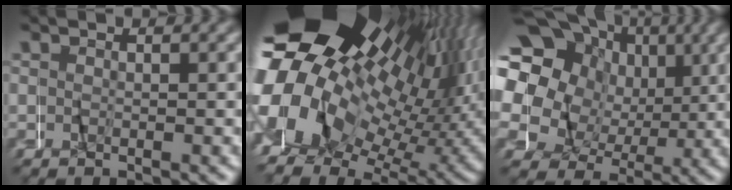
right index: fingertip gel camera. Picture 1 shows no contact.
{"total": 30.8, "force": [3.8, 21.8, 21.3], "torque": [-0.308, 0.003, 0.032]}
{"total": 14.4, "force": [2.2, 12.0, 7.6], "torque": [-0.164, -0.006, 0.024]}